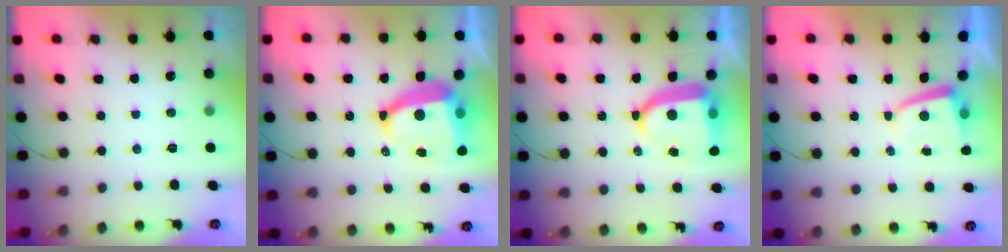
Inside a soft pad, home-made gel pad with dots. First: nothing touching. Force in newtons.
{"total": 10.9, "press": 10.8, "slide": 1.2}
{"total": 11.1, "press": 11.0, "slide": 1.5}
{"total": 2.6, "press": 2.6, "slide": 0.4}